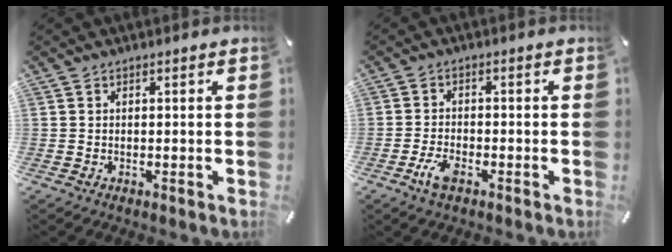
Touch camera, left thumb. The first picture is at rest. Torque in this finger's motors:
{"motor_torque": [-0.01, 0.05, 0.00, 0.00, 0.01]}